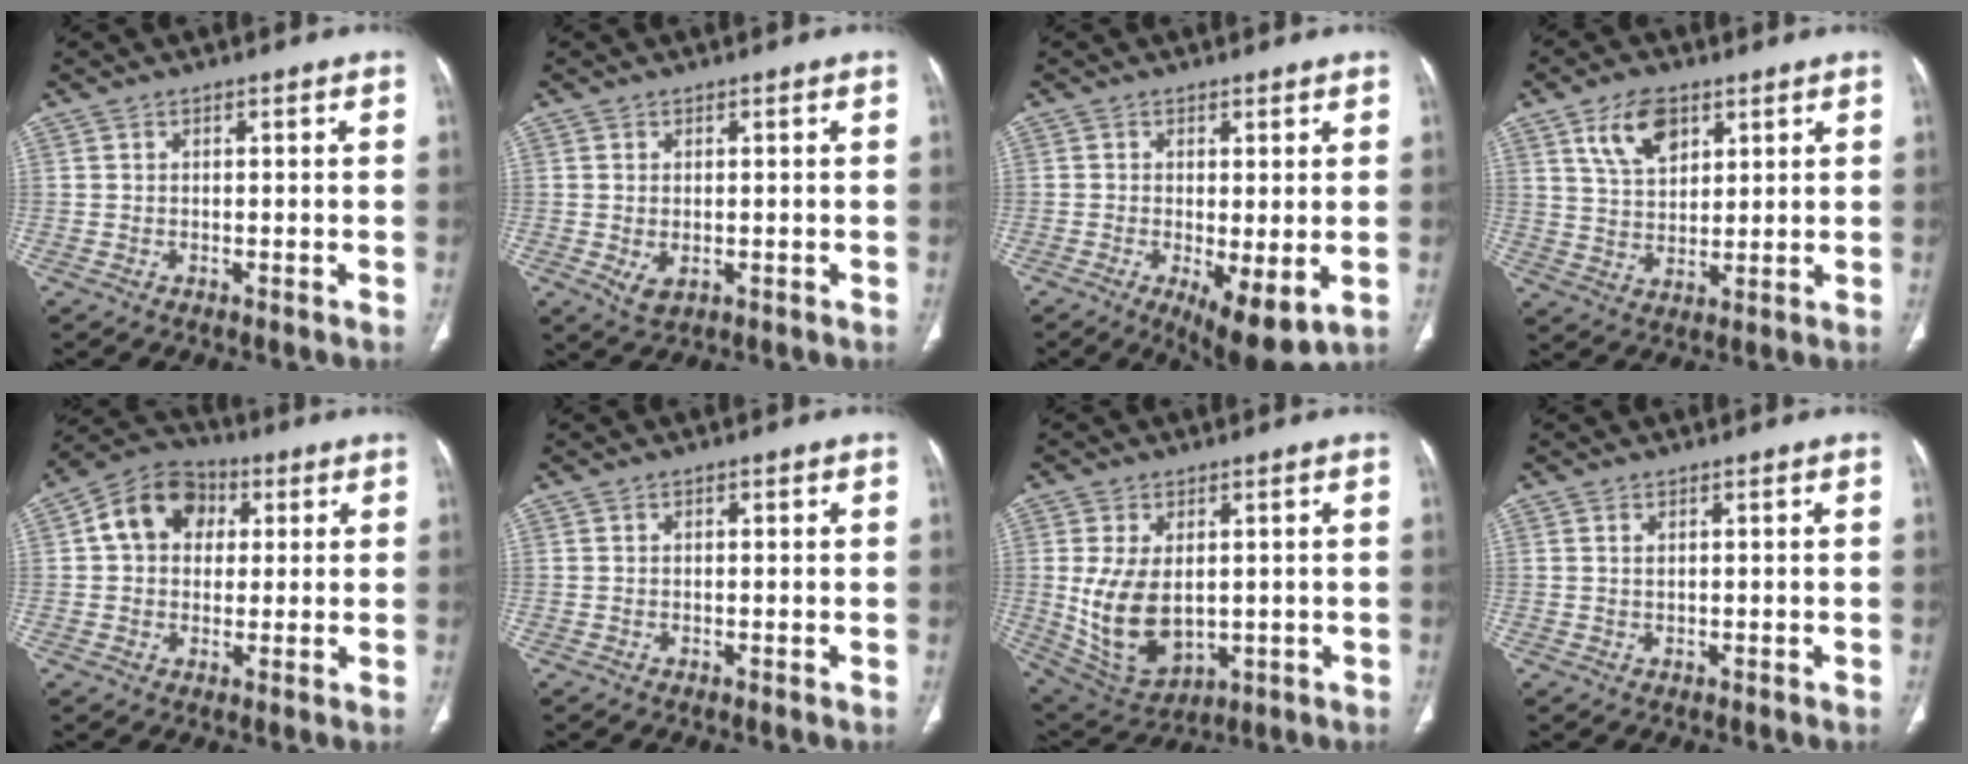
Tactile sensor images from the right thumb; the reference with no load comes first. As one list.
[{"total": 3.0, "force": [-0.5, 1.9, 2.3], "torque": [-0.042, -0.006, 0.001]}, {"total": 8.5, "force": [-2.0, 3.0, 7.7], "torque": [-0.120, -0.024, -0.024]}, {"total": 9.1, "force": [4.9, 5.0, 5.8], "torque": [-0.088, -0.023, 0.096]}, {"total": 11.3, "force": [2.7, 8.9, 6.4], "torque": [-0.084, 0.015, 0.034]}, {"total": 0.7, "force": [0.3, 0.3, 0.5], "torque": [-0.006, 0.001, 0.005]}, {"total": 12.8, "force": [0.2, 8.0, 10.0], "torque": [-0.178, -0.011, 0.032]}, {"total": 0.9, "force": [0.5, 0.3, 0.7], "torque": [-0.015, 0.002, 0.013]}]